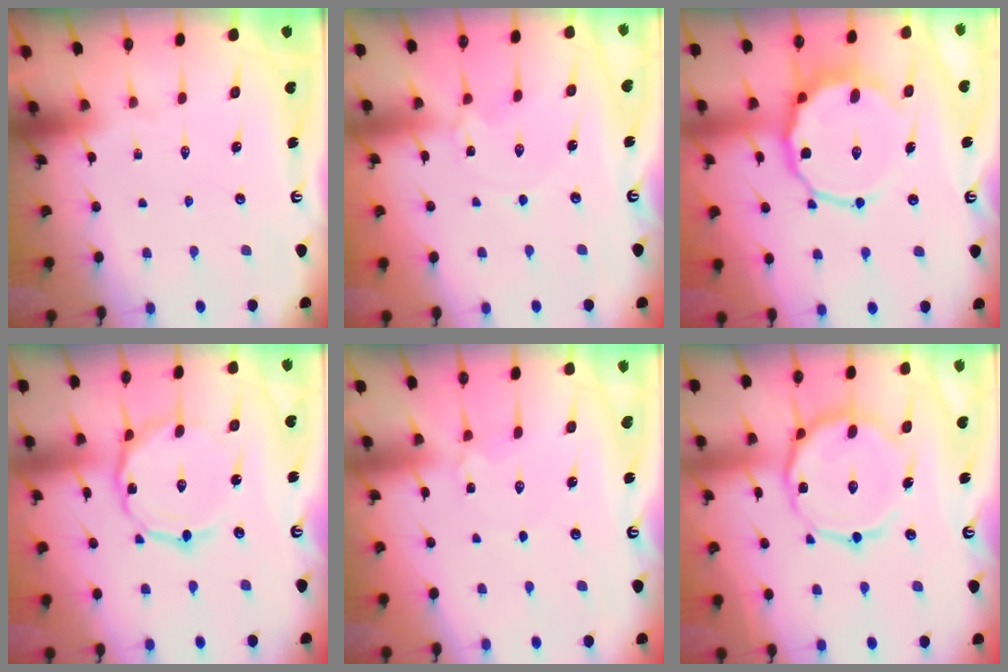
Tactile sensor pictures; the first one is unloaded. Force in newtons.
{"total": 2.2, "press": 2.2, "slide": 0.2}
{"total": 11.1, "press": 10.9, "slide": 2.1}
{"total": 8.0, "press": 8.0, "slide": 0.5}
{"total": 3.5, "press": 3.4, "slide": 0.3}
{"total": 14.4, "press": 14.3, "slide": 1.1}